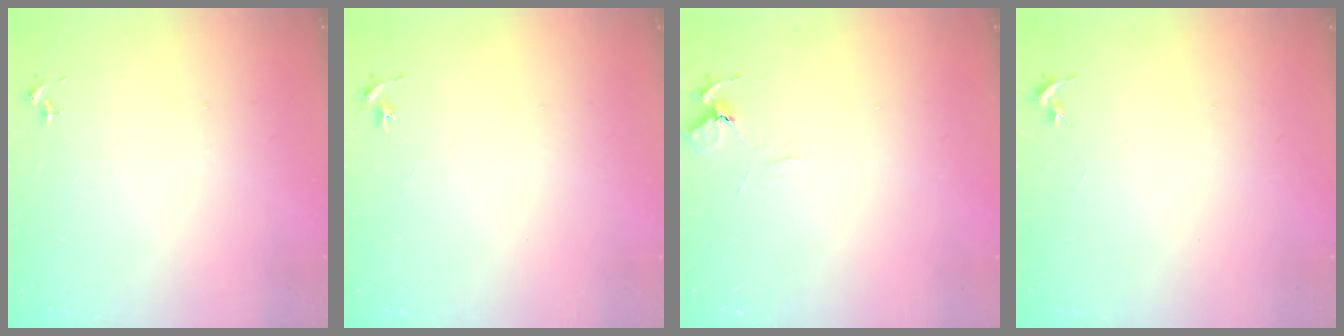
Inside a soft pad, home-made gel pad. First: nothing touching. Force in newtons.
{"total": 3.0, "press": 3.0, "slide": 0.3}
{"total": 5.8, "press": 5.8, "slide": 0.6}
{"total": 0.0}